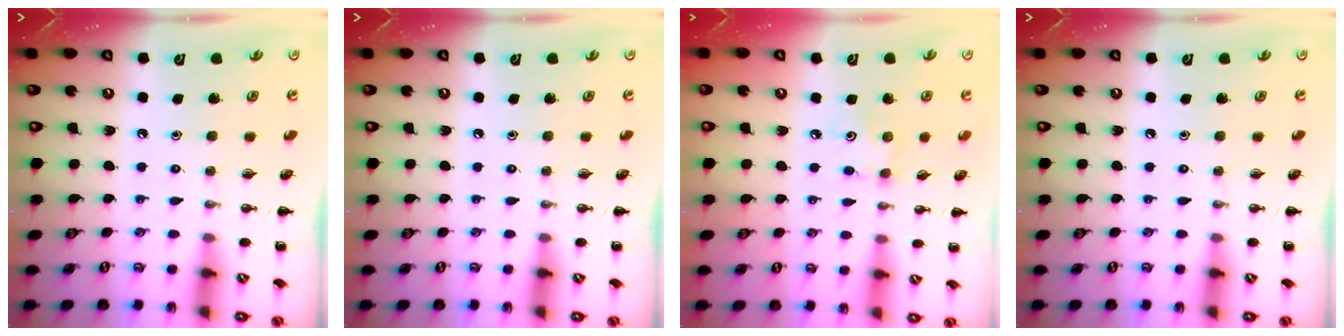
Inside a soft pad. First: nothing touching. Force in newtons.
{"total": 0.0}
{"total": 3.9, "press": 3.8, "slide": 0.9}
{"total": 0.0}